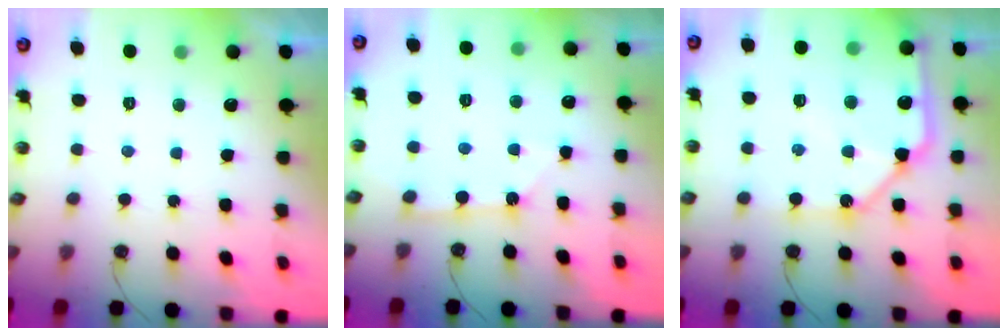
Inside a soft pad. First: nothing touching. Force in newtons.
{"total": 2.2, "press": 2.2, "slide": 0.3}
{"total": 17.7, "press": 17.6, "slide": 2.2}